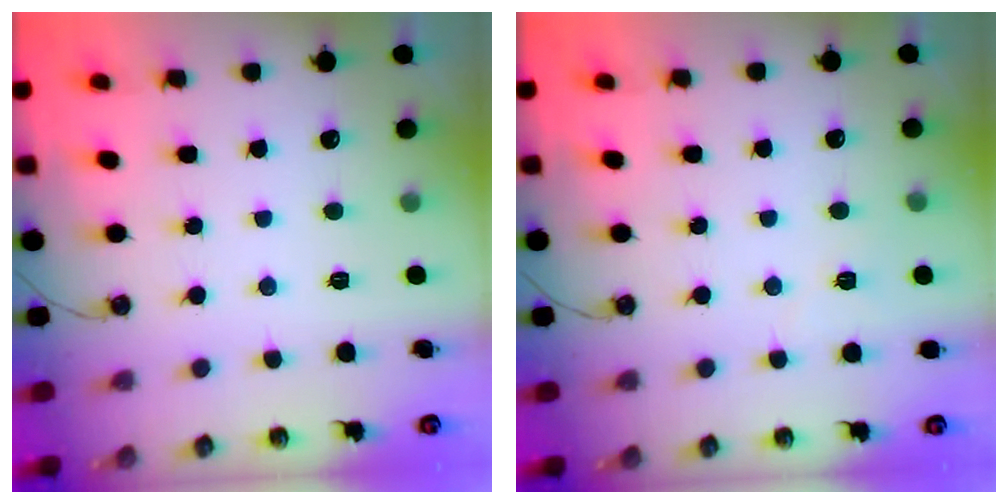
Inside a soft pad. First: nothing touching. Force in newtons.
{"total": 2.6, "press": 2.3, "slide": 1.2}